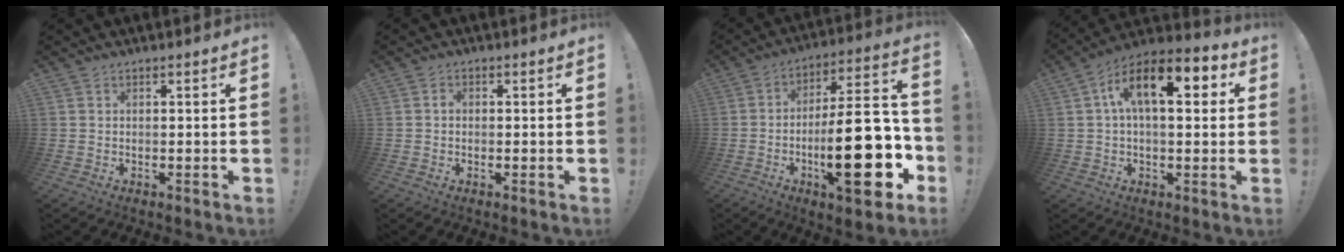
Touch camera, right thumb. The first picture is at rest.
{"total": 0.9, "force": [-0.3, 0.6, 0.6], "torque": [-0.013, 0.005, -0.005]}
{"total": 26.0, "force": [-6.5, 8.3, 23.8], "torque": [-0.370, 0.032, -0.098]}
{"total": 14.1, "force": [3.9, 6.2, 12.0], "torque": [-0.190, 0.001, 0.063]}